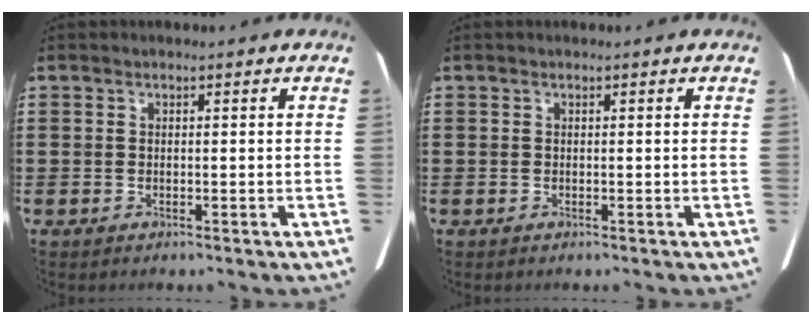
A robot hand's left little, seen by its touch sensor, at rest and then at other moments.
{"total": 0.0}